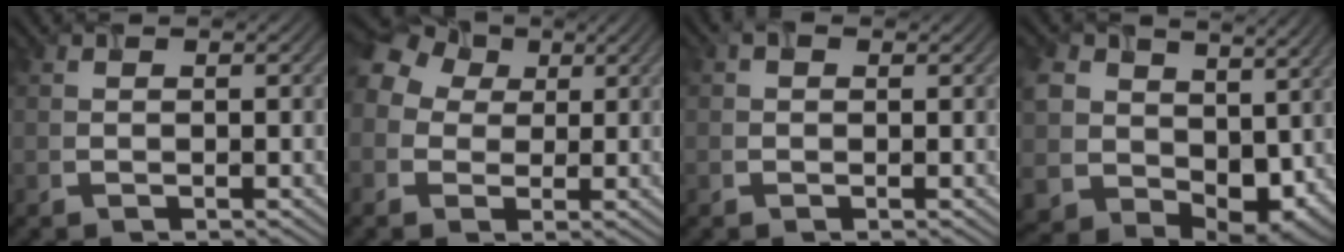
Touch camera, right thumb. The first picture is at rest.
{"total": 9.2, "force": [2.7, 7.1, 5.2], "torque": [-0.140, 0.038, 0.039]}
{"total": 0.8, "force": [0.1, 0.7, 0.4], "torque": [-0.002, 0.002, -0.004]}
{"total": 12.5, "force": [4.2, 9.7, 6.6], "torque": [-0.171, -0.024, 0.099]}